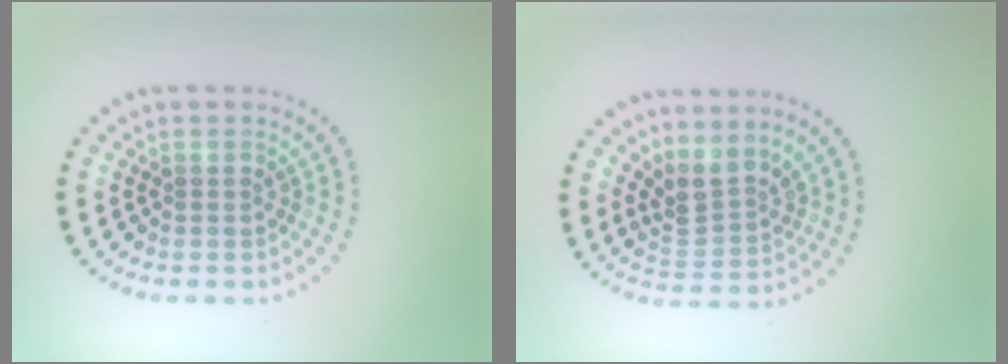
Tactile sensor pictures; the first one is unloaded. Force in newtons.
{"total": 3.0, "press": 2.2, "slide": 2.1}